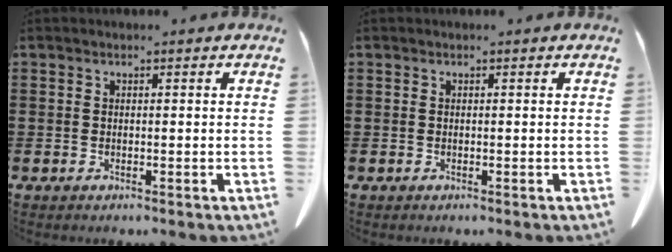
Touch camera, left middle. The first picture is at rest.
{"total": 0.0}